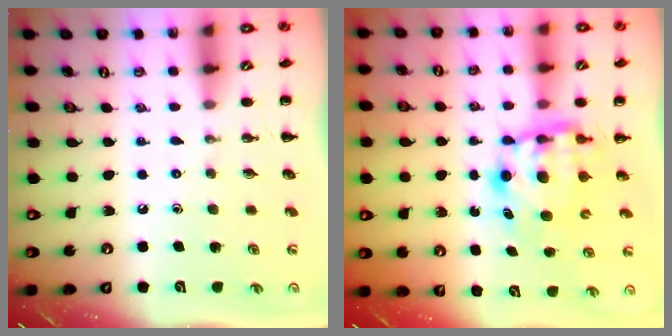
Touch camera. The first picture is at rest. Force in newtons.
{"total": 6.8, "press": 6.8, "slide": 1.0}